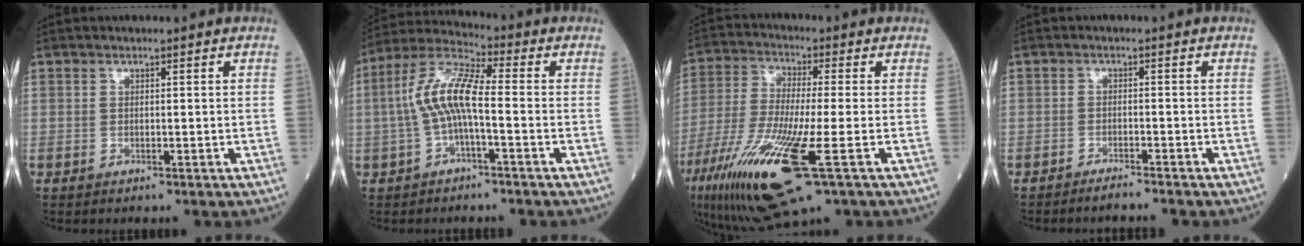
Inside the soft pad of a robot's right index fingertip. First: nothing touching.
{"total": 9.1, "force": [-1.1, 1.8, 8.8], "torque": [-0.189, 0.024, -0.027]}
{"total": 17.8, "force": [-7.5, 2.1, 16.0], "torque": [-0.344, -0.050, -0.132]}
{"total": 2.2, "force": [-2.1, -0.2, 0.4], "torque": [-0.008, -0.005, -0.034]}